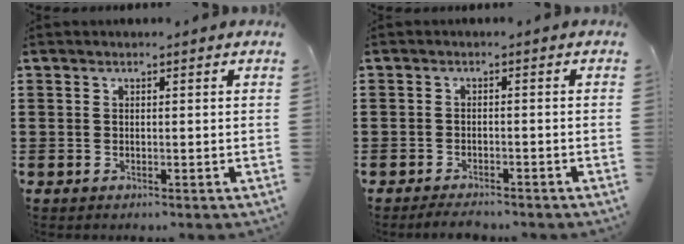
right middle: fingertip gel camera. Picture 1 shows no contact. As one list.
[{"total": 2.0, "force": [-1.9, 0.2, 0.4], "torque": [-0.012, -0.002, -0.037]}]